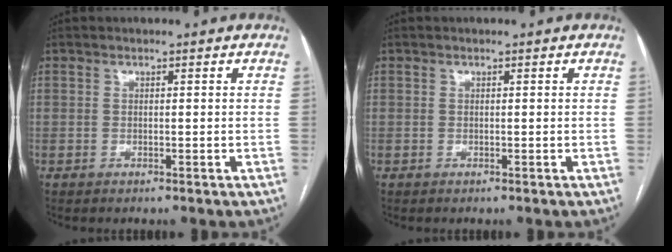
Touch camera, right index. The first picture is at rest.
{"total": 0.0}